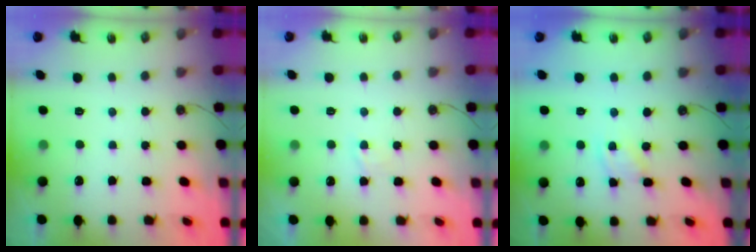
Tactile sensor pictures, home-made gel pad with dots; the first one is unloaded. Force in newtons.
{"total": 2.8, "press": 2.8, "slide": 0.4}
{"total": 2.9, "press": 2.8, "slide": 0.5}